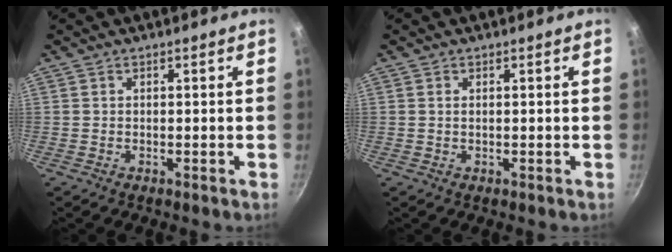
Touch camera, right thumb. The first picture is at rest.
{"total": 0.5, "force": [0.1, 0.3, 0.4], "torque": [-0.010, 0.003, 0.004]}